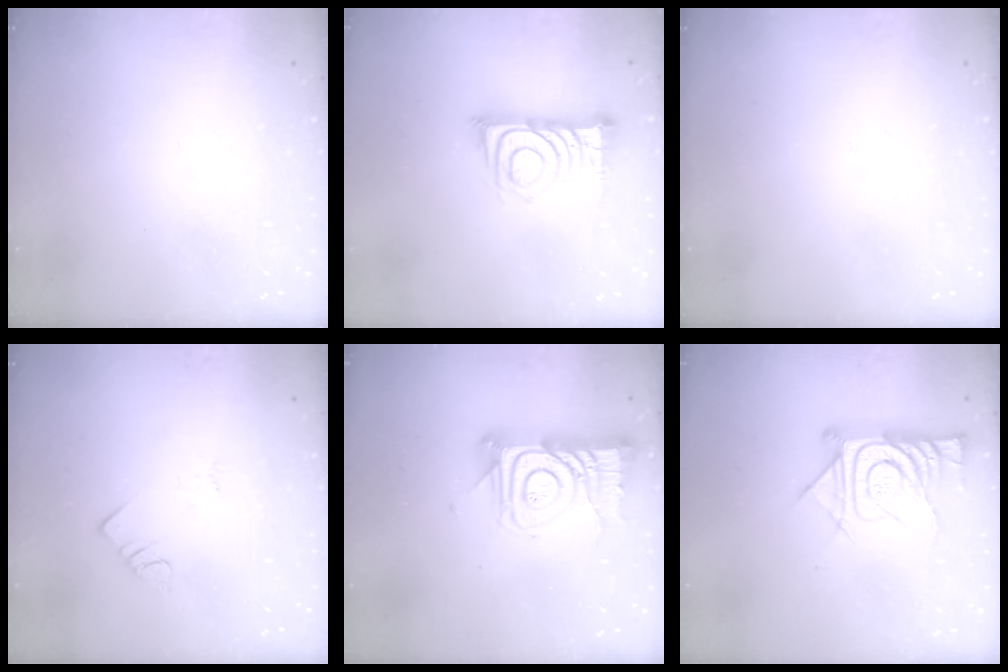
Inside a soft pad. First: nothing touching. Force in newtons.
{"total": 12.7, "press": 12.6, "slide": 0.9}
{"total": 0.0}
{"total": 2.0, "press": 2.0, "slide": 0.4}
{"total": 16.7, "press": 16.6, "slide": 1.4}
{"total": 14.5, "press": 14.4, "slide": 1.4}